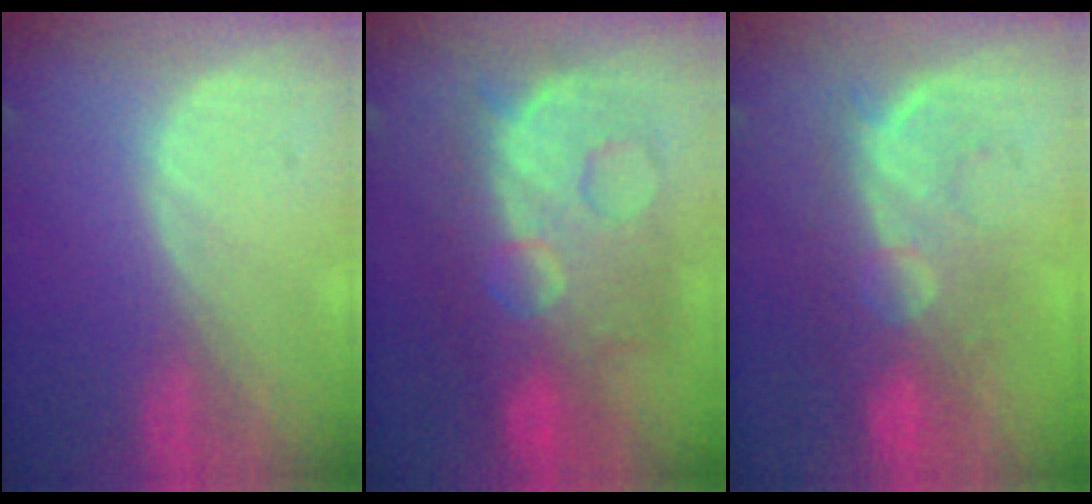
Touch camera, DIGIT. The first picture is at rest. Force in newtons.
{"total": 12.3, "press": 12.3, "slide": 1.3}
{"total": 8.6, "press": 8.3, "slide": 2.3}